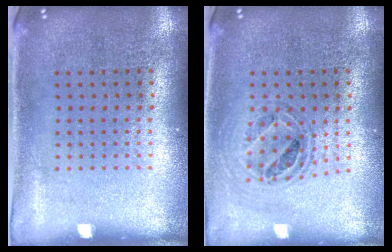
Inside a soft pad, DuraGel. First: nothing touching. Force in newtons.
{"total": 0.8, "press": 0.7, "slide": 0.3}